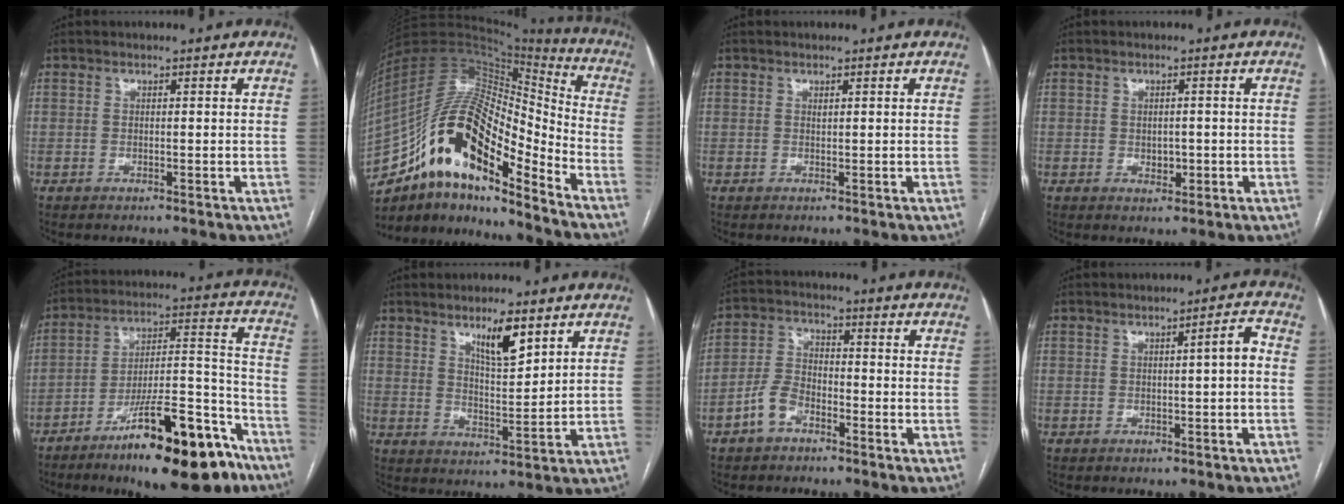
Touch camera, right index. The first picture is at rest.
{"total": 20.5, "force": [-12.1, 6.0, 15.4], "torque": [-0.302, 0.029, -0.208]}
{"total": 0.0}
{"total": 2.0, "force": [-0.4, 1.4, 1.4], "torque": [-0.022, 0.002, 0.001]}
{"total": 21.1, "force": [-14.1, 4.5, 15.1], "torque": [-0.194, 0.027, -0.219]}
{"total": 6.6, "force": [4.1, 1.5, 4.9], "torque": [-0.086, -0.007, 0.072]}
{"total": 5.7, "force": [-3.3, 3.3, 3.2], "torque": [-0.076, 0.013, -0.066]}
{"total": 2.5, "force": [-0.1, 0.1, 2.5], "torque": [-0.032, 0.006, -0.001]}